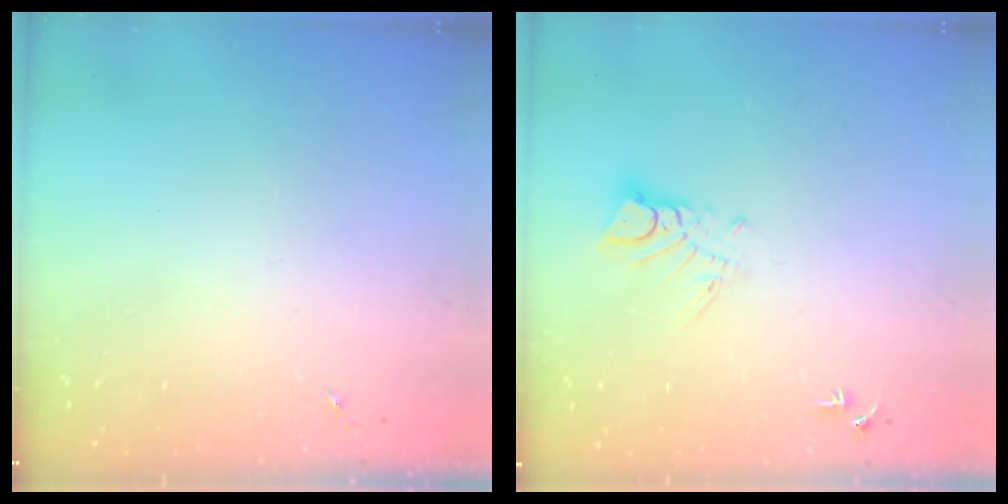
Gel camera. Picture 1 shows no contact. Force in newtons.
{"total": 5.3, "press": 5.3, "slide": 0.3}